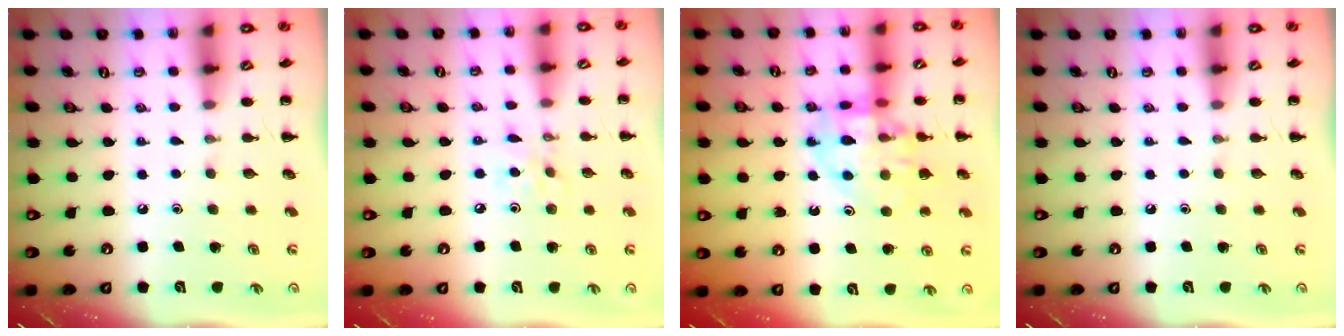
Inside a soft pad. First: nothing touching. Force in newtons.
{"total": 3.8, "press": 3.6, "slide": 1.2}
{"total": 14.1, "press": 13.9, "slide": 2.3}
{"total": 0.0}